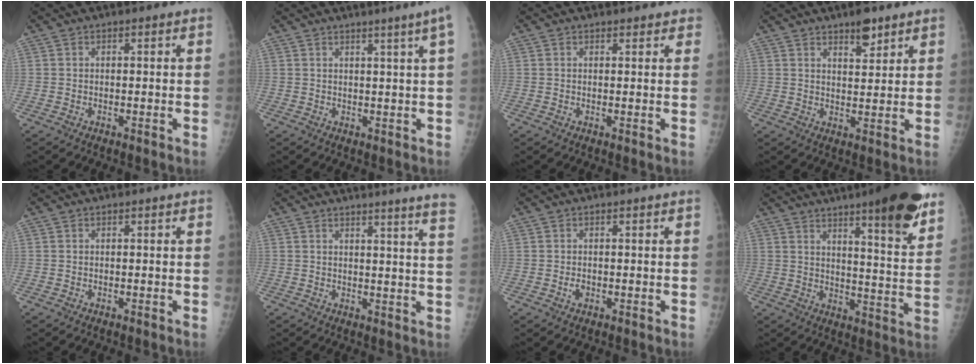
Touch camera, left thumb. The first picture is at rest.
{"total": 5.2, "force": [3.0, -1.3, 4.0], "torque": [-0.055, -0.011, 0.038]}
{"total": 2.1, "force": [1.8, 0.8, 0.6], "torque": [0.011, -0.002, 0.016]}
{"total": 5.1, "force": [3.7, 1.7, 3.1], "torque": [-0.035, -0.026, 0.059]}
{"total": 0.0}
{"total": 12.4, "force": [10.6, -1.2, 6.4], "torque": [-0.077, -0.083, 0.102]}
{"total": 1.1, "force": [-0.2, 0.8, 0.8], "torque": [-0.012, 0.000, -0.001]}
{"total": 18.8, "force": [12.7, 2.7, 13.6], "torque": [-0.164, -0.067, 0.173]}